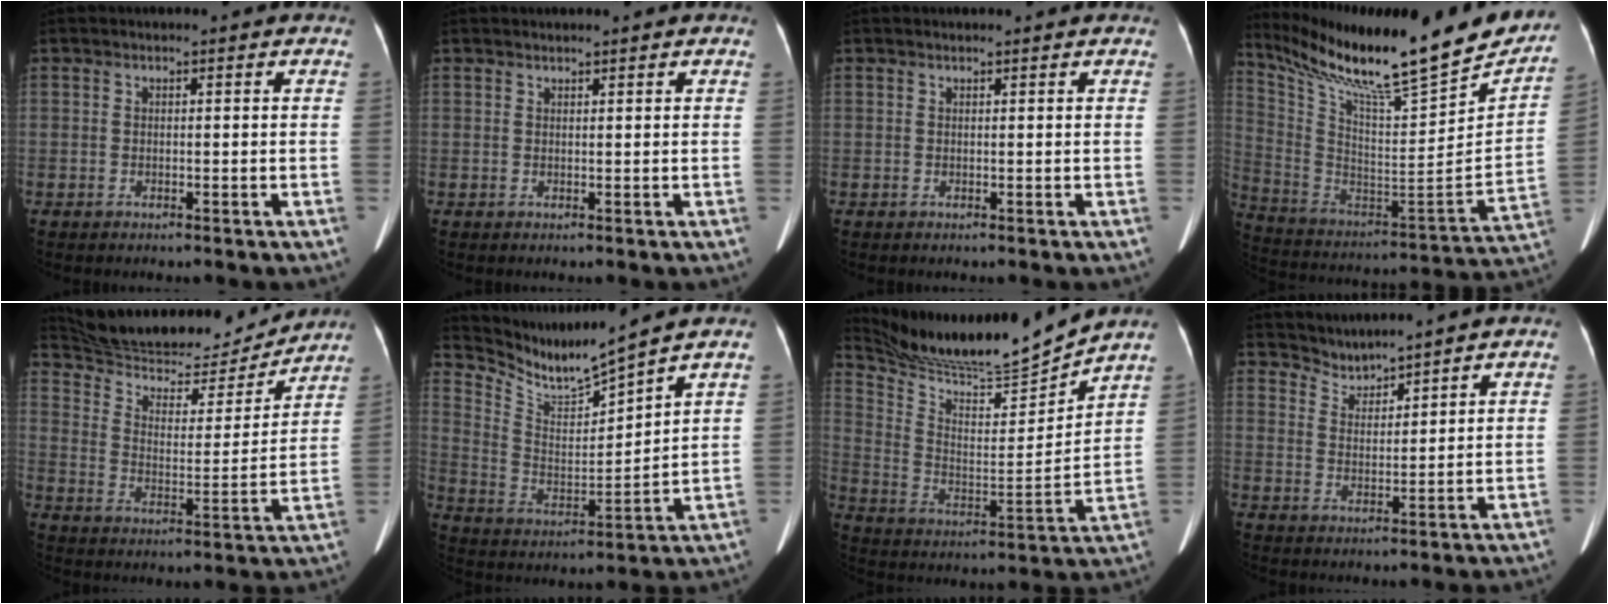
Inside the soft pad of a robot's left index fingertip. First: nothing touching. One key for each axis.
{"total": 1.2, "fx": 1.2, "fy": 0.1, "fz": 0.4, "tx": -0.007, "ty": 0.015, "tz": 0.022}
{"total": 1.0, "fx": 0.9, "fy": 0.1, "fz": 0.2, "tx": -0.011, "ty": 0.011, "tz": 0.015}
{"total": 31.0, "fx": 25.7, "fy": 3.9, "fz": 16.9, "tx": -0.298, "ty": -0.059, "tz": 0.384}
{"total": 19.6, "fx": 18.5, "fy": 3.7, "fz": 5.1, "tx": -0.088, "ty": -0.012, "tz": 0.282}
{"total": 10.6, "fx": 10.0, "fy": -1.4, "fz": 3.0, "tx": -0.076, "ty": -0.007, "tz": 0.205}
{"total": 16.4, "fx": 15.7, "fy": -1.4, "fz": 4.5, "tx": -0.103, "ty": -0.035, "tz": 0.273}
{"total": 4.0, "fx": 4.0, "fy": -0.2, "fz": -0.6, "tx": 0.006, "ty": 0.004, "tz": 0.083}